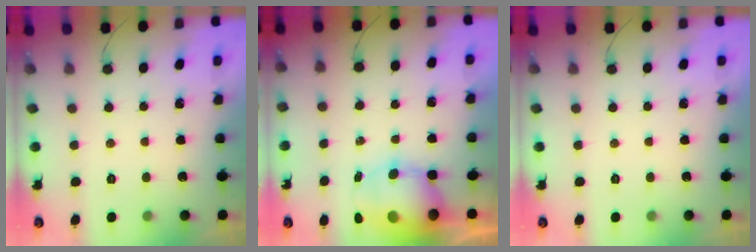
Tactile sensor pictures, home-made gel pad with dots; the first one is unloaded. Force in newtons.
{"total": 8.4, "press": 8.2, "slide": 2.0}
{"total": 0.0}